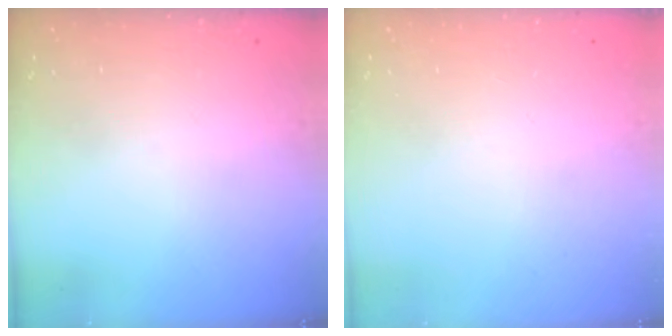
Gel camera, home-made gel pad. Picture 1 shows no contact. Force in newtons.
{"total": 0.0}